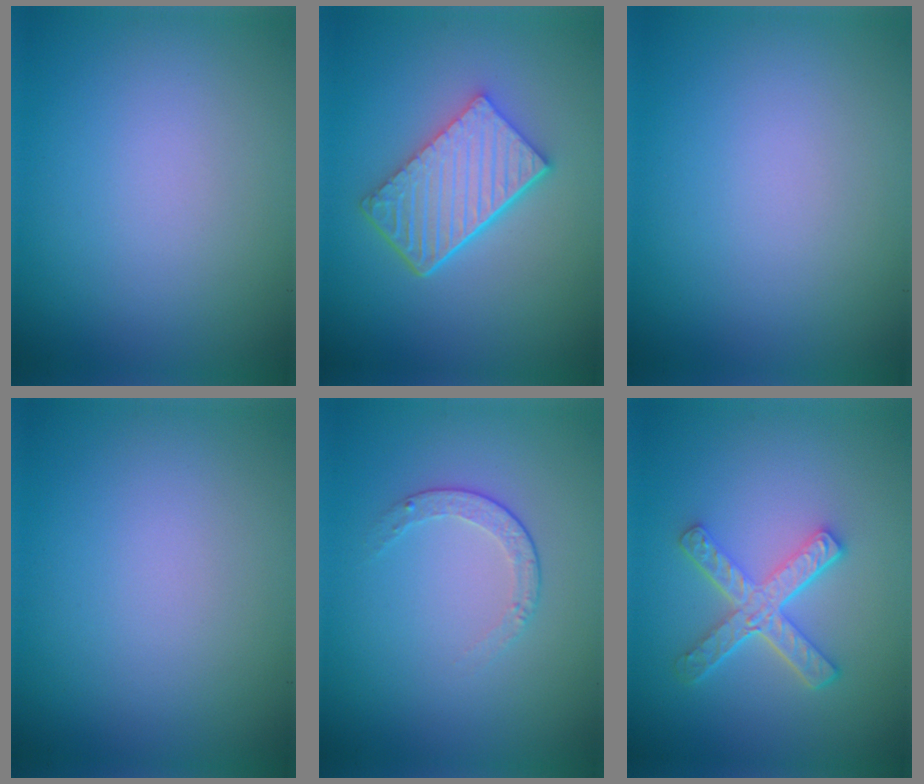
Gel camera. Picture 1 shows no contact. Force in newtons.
{"total": 6.1, "press": 4.4, "slide": 4.2}
{"total": 0.0}
{"total": 0.0}
{"total": 1.6, "press": 1.2, "slide": 1.1}
{"total": 4.6, "press": 3.3, "slide": 3.2}